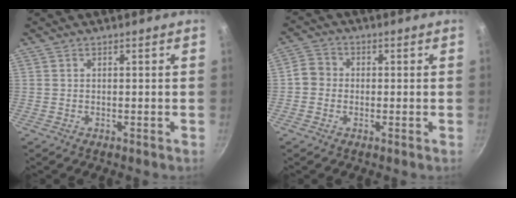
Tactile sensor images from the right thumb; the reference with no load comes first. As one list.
[{"total": 3.7, "force": [-0.5, 3.4, 1.5], "torque": [-0.013, 0.009, -0.021]}]